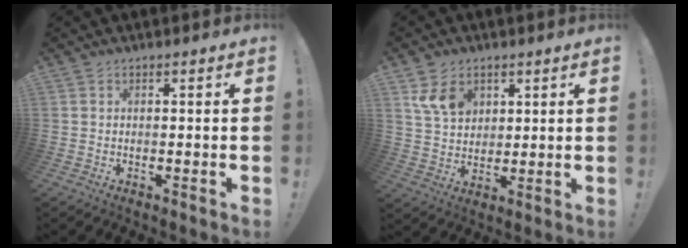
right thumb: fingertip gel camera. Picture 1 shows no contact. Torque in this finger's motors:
{"motor_torque": [0.92, 1.24, 0.18, 0.10, 0.00]}